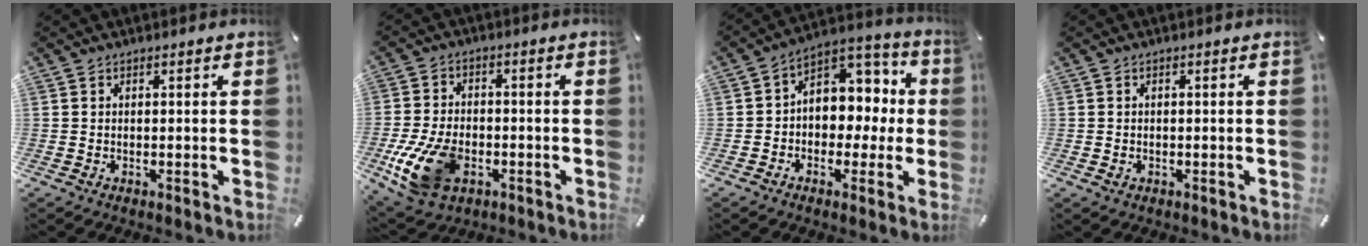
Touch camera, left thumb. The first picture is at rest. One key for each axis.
{"total": 13.9, "fx": -4.7, "fy": 9.0, "fz": 9.5, "tx": -0.205, "ty": 0.011, "tz": -0.081}
{"total": 8.2, "fx": -0.2, "fy": 7.5, "fz": 3.3, "tx": -0.039, "ty": -0.006, "tz": -0.003}
{"total": 0.9, "fx": -0.2, "fy": 0.9, "fz": 0.3, "tx": -0.007, "ty": 0.004, "tz": -0.007}